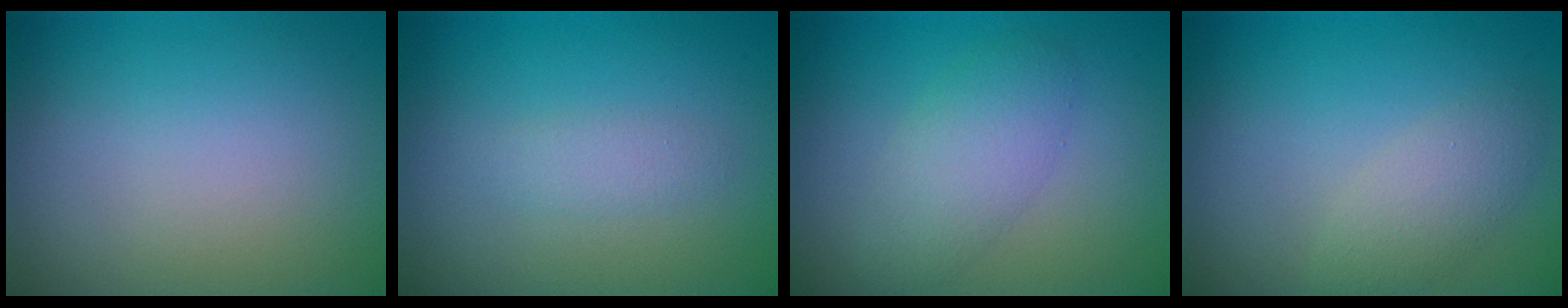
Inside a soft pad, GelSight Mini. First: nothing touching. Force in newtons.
{"total": 1.3, "press": 1.3, "slide": 0.0}
{"total": 3.4, "press": 3.4, "slide": 0.1}
{"total": 3.4, "press": 3.4, "slide": 0.2}